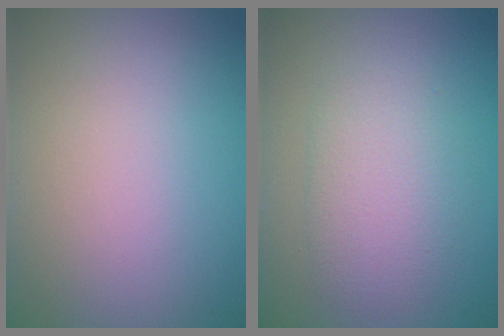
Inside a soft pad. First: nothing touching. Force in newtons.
{"total": 3.2, "press": 3.2, "slide": 0.3}